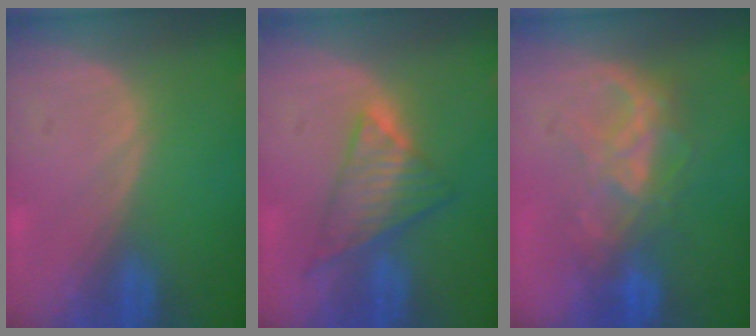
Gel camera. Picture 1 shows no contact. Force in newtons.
{"total": 6.7, "press": 6.4, "slide": 1.9}
{"total": 6.5, "press": 6.5, "slide": 0.5}